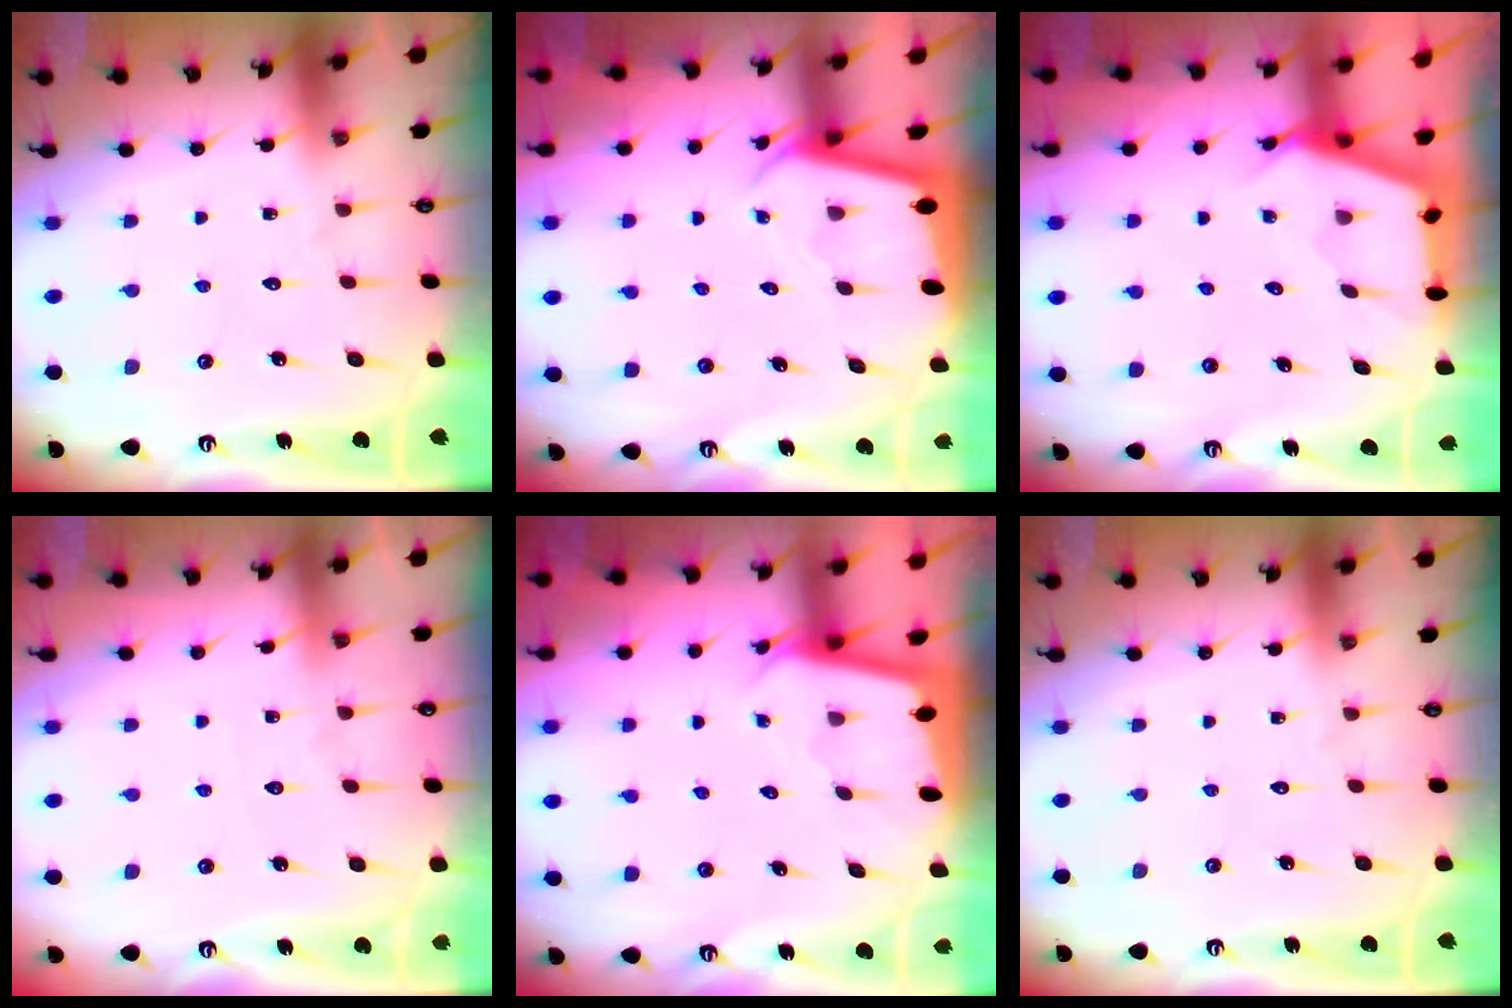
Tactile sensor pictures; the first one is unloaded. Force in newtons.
{"total": 2.0, "press": 2.0, "slide": 0.1}
{"total": 2.6, "press": 2.6, "slide": 0.4}
{"total": 2.2, "press": 2.2, "slide": 0.4}
{"total": 1.9, "press": 1.9, "slide": 0.1}
{"total": 0.0}